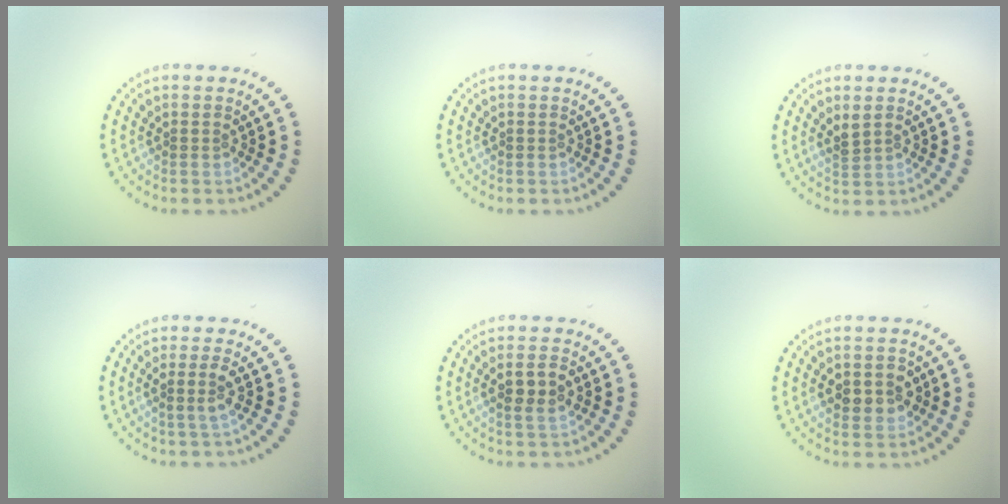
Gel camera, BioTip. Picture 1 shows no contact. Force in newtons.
{"total": 0.0}
{"total": 1.3, "press": 1.2, "slide": 0.5}
{"total": 1.8, "press": 1.4, "slide": 1.1}
{"total": 2.4, "press": 2.3, "slide": 0.8}
{"total": 2.8, "press": 2.8, "slide": 0.4}